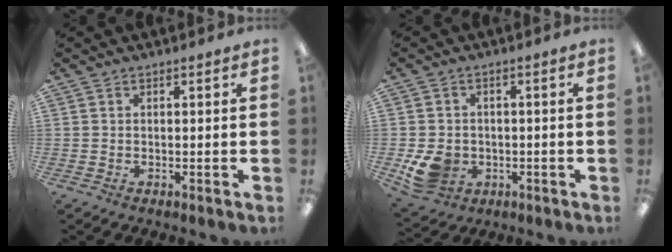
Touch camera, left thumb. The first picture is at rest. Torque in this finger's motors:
{"motor_torque": [-0.05, 0.17, 0.05, -0.01, 0.06]}